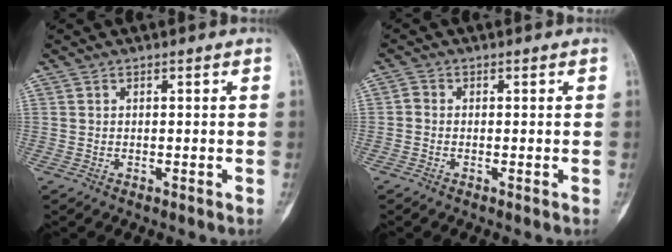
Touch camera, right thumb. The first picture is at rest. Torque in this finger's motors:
{"motor_torque": [-0.48, -0.23, 0.04, -0.09, 0.04]}